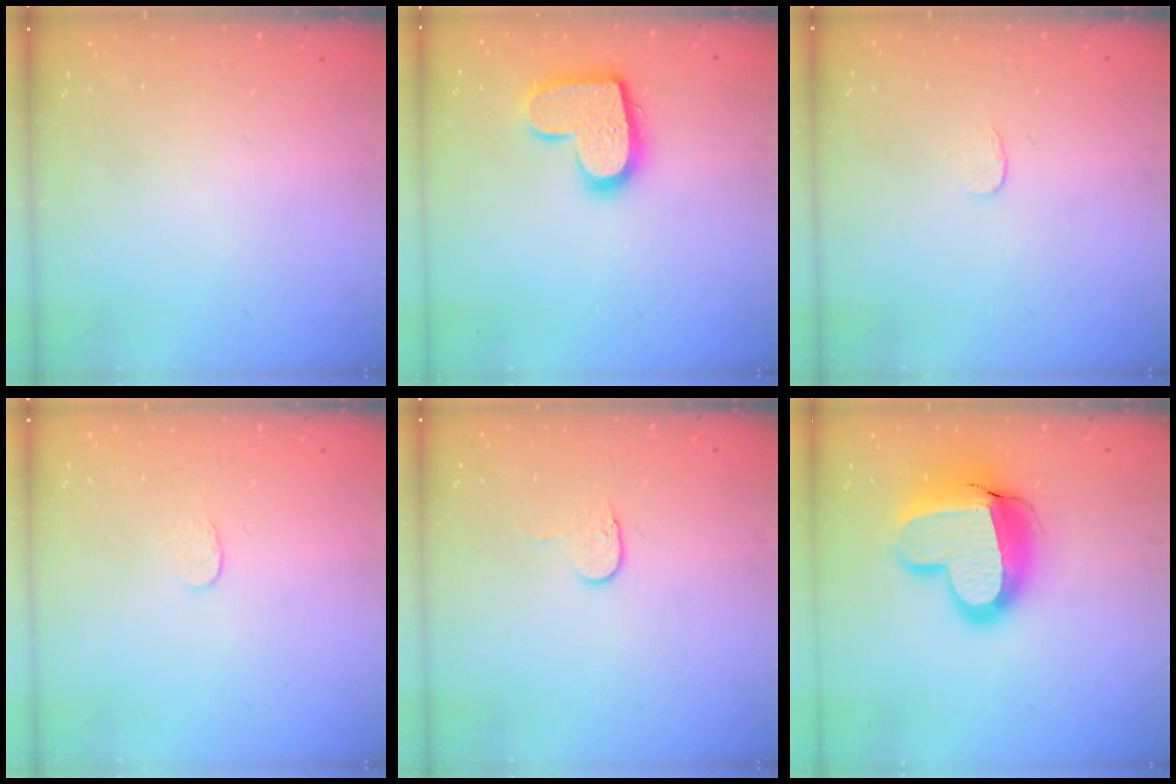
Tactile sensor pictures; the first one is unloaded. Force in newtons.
{"total": 14.6, "press": 14.6, "slide": 0.9}
{"total": 3.0, "press": 3.0, "slide": 0.2}
{"total": 3.0, "press": 3.0, "slide": 0.2}
{"total": 4.1, "press": 4.1, "slide": 0.4}
{"total": 19.2, "press": 19.2, "slide": 1.5}